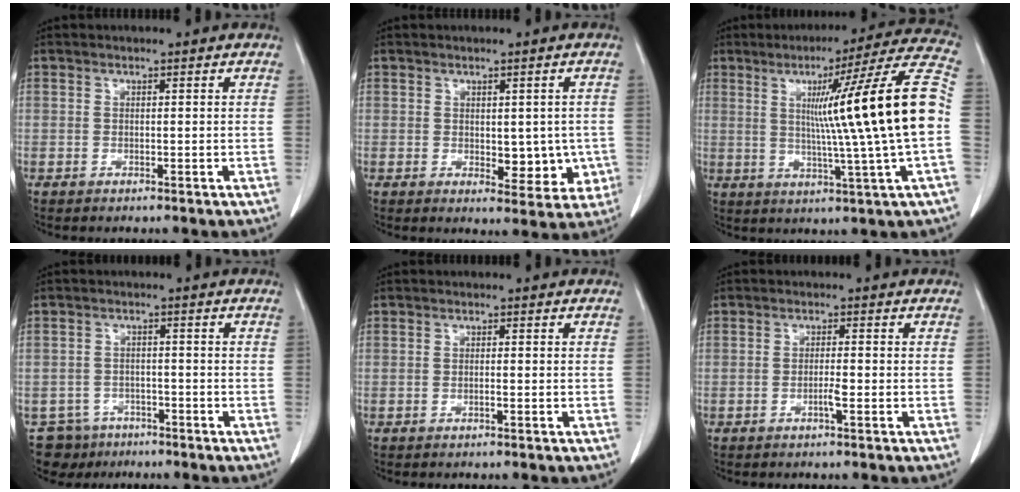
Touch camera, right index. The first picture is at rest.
{"total": 6.1, "force": [-0.5, 3.5, 4.9], "torque": [-0.040, -0.005, 0.003]}
{"total": 19.9, "force": [1.4, -2.4, 19.7], "torque": [-0.276, 0.008, 0.008]}
{"total": 5.5, "force": [-3.9, 3.9, -0.4], "torque": [0.015, 0.009, -0.061]}
{"total": 0.6, "force": [-0.2, -0.1, 0.5], "torque": [-0.009, 0.001, -0.004]}
{"total": 1.8, "force": [-0.7, -0.1, 1.6], "torque": [-0.031, -0.001, -0.015]}